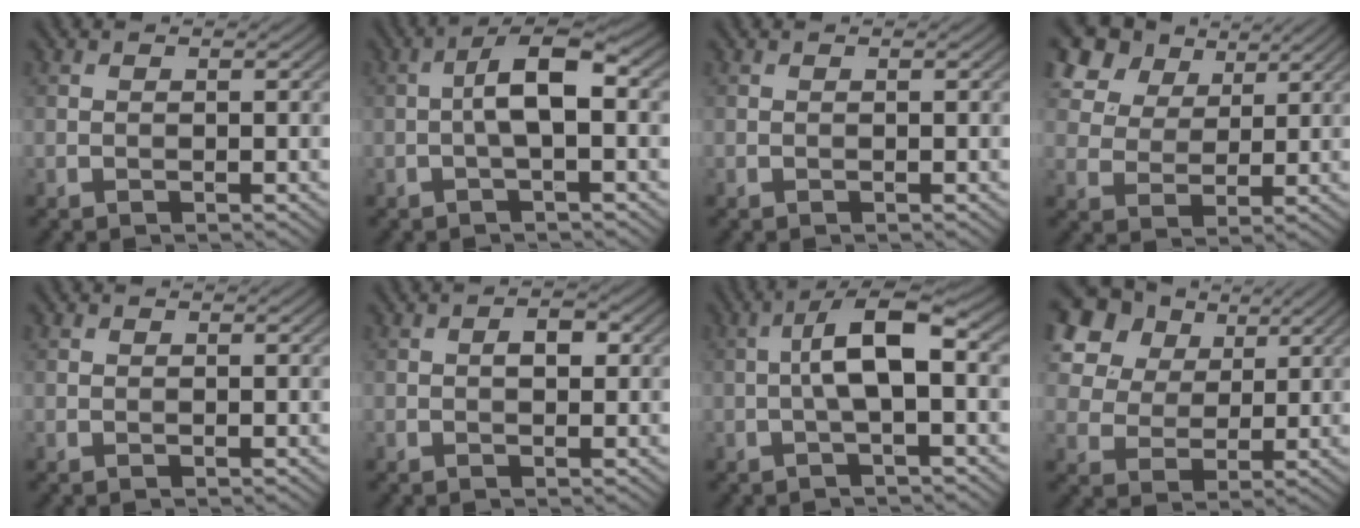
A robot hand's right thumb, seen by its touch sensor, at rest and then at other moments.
{"total": 5.3, "force": [-0.3, 1.5, 5.1], "torque": [-0.094, 0.017, -0.012]}
{"total": 0.0}
{"total": 10.9, "force": [6.7, 7.0, 4.9], "torque": [-0.155, 0.012, 0.137]}
{"total": 0.0}
{"total": 2.0, "force": [0.2, 1.1, 1.6], "torque": [-0.022, 0.002, 0.000]}
{"total": 6.6, "force": [-0.1, 1.8, 6.3], "torque": [-0.114, 0.020, -0.010]}
{"total": 13.7, "force": [7.7, 9.3, 6.4], "torque": [-0.195, 0.029, 0.170]}